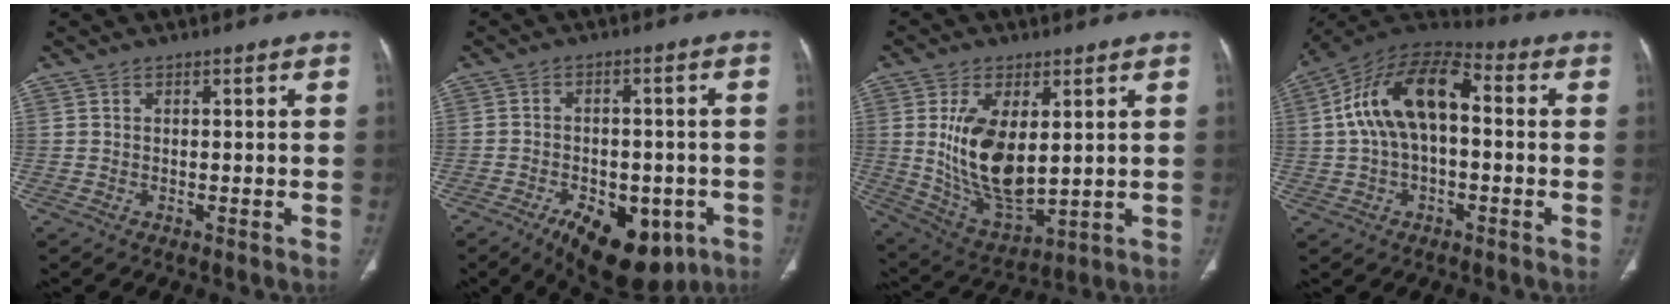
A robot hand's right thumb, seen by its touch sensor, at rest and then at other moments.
{"total": 15.1, "force": [-7.5, 8.2, 10.2], "torque": [-0.129, 0.019, -0.096]}
{"total": 15.0, "force": [2.3, 7.7, 12.7], "torque": [-0.224, -0.024, 0.063]}
{"total": 16.3, "force": [1.3, 9.0, 13.5], "torque": [-0.241, 0.047, 0.014]}